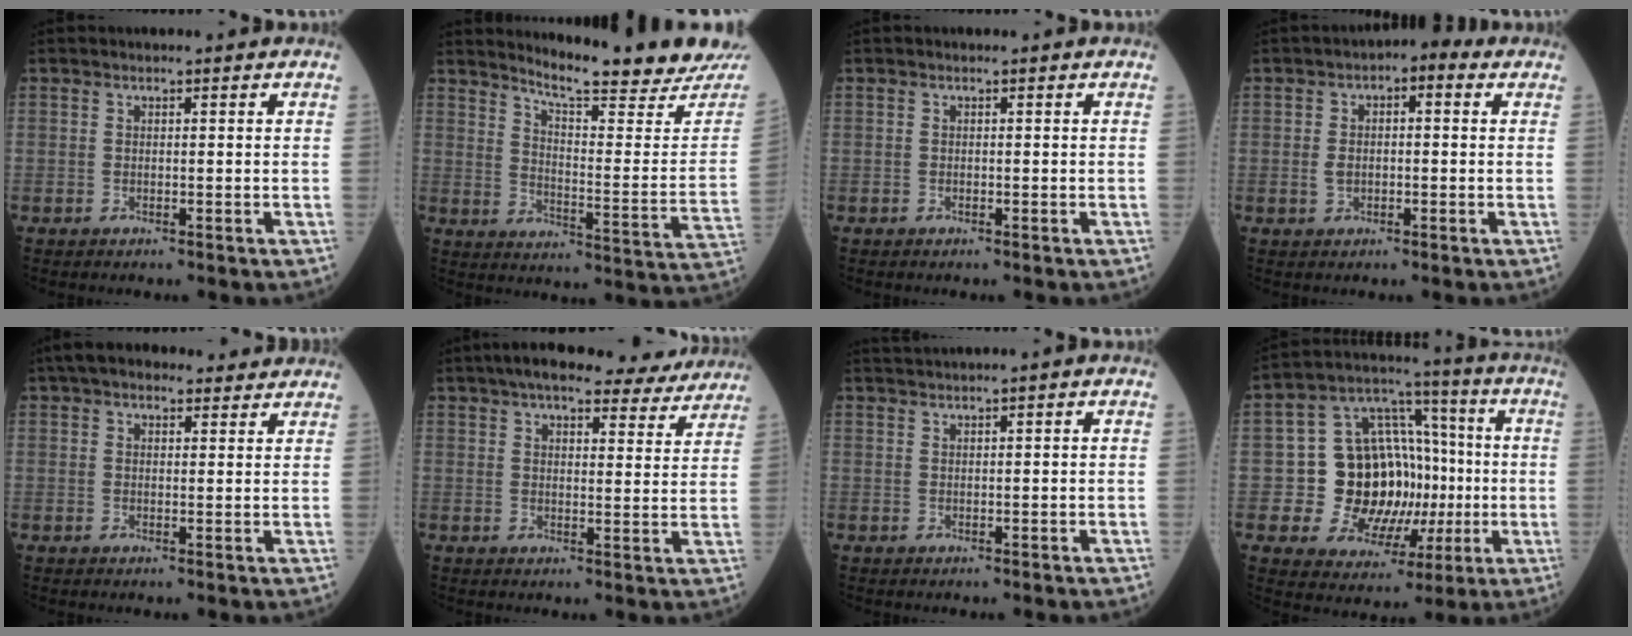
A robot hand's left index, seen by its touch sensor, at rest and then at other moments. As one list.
[{"total": 17.4, "force": [16.3, -0.7, 6.1], "torque": [-0.098, -0.090, 0.214]}, {"total": 0.0}, {"total": 4.9, "force": [1.1, 2.7, 3.9], "torque": [-0.071, 0.025, 0.011]}, {"total": 9.9, "force": [8.3, 3.4, 4.2], "torque": [-0.057, 0.041, 0.120]}, {"total": 18.4, "force": [16.2, 4.1, 7.8], "torque": [-0.106, 0.023, 0.203]}, {"total": 1.8, "force": [1.4, -0.7, 0.7], "torque": [-0.017, 0.010, 0.033]}, {"total": 15.6, "force": [-1.4, 11.8, 10.0], "torque": [-0.164, 0.034, -0.006]}]